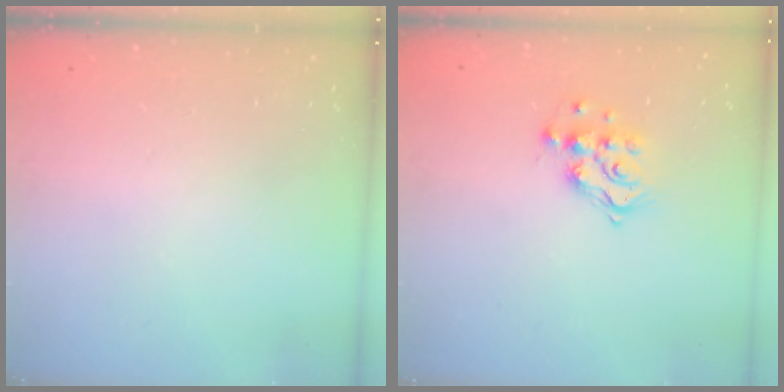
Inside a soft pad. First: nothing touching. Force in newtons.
{"total": 11.1, "press": 11.0, "slide": 0.9}